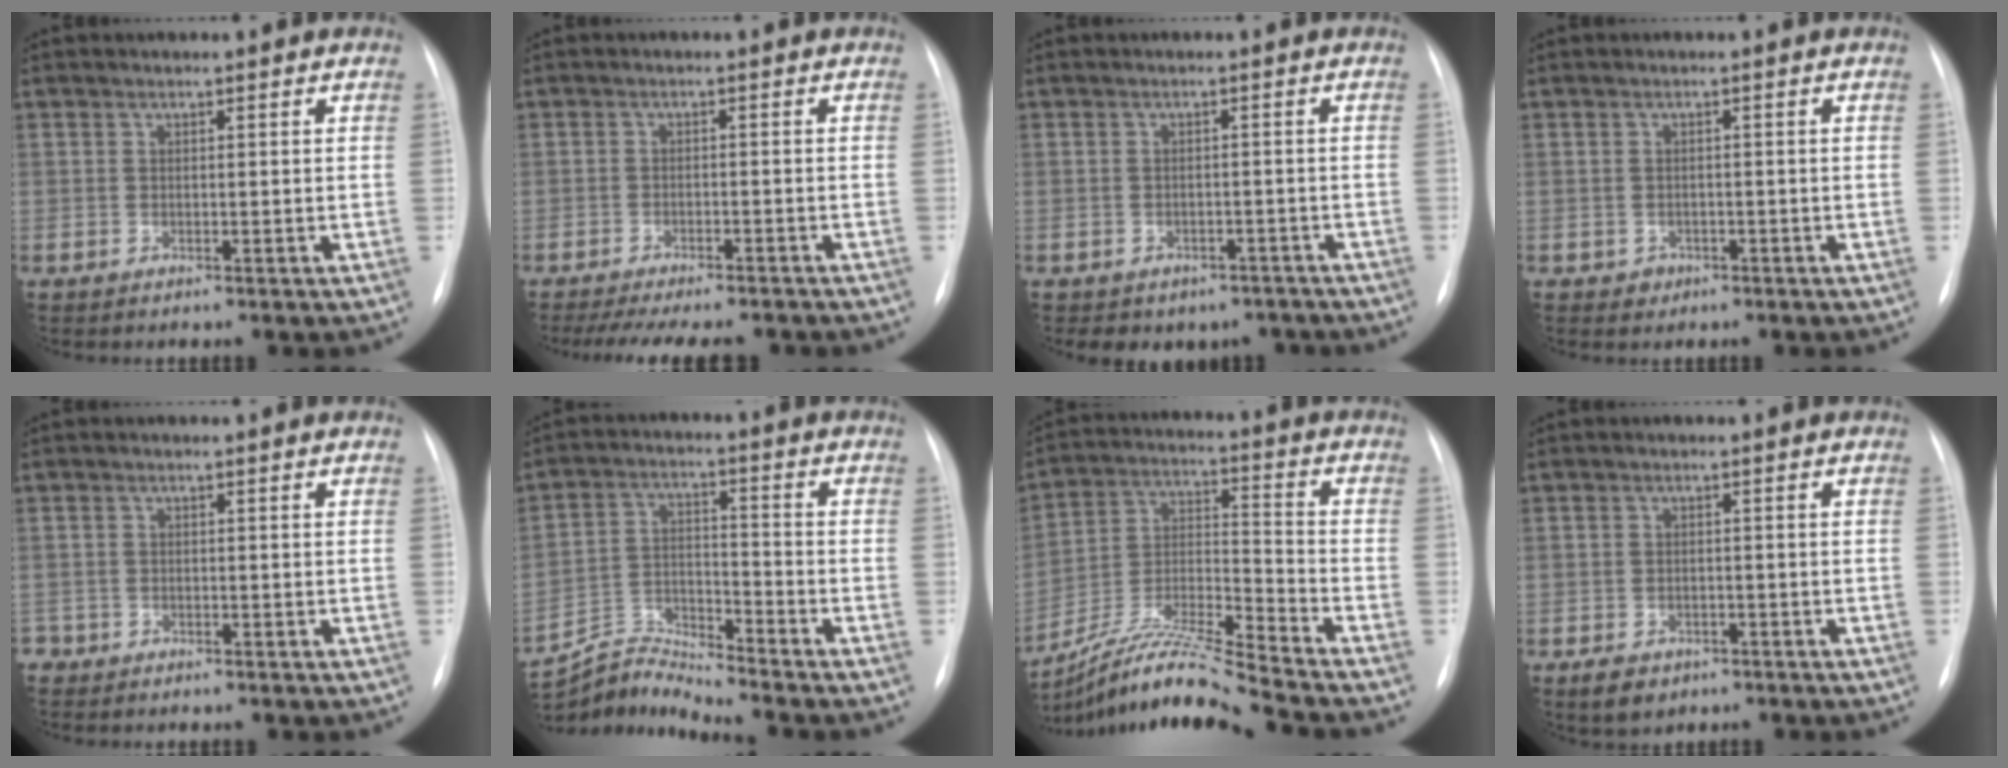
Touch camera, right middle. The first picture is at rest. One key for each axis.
{"total": 13.3, "fx": -11.6, "fy": 3.0, "fz": 5.7, "tx": -0.105, "ty": -0.008, "tz": -0.151}
{"total": 6.3, "fx": -5.0, "fy": 3.7, "fz": 0.9, "tx": -0.001, "ty": 0.019, "tz": -0.055}
{"total": 1.3, "fx": -0.7, "fy": 1.1, "fz": 0.1, "tx": 0.000, "ty": 0.004, "tz": -0.008}
{"total": 1.5, "fx": -1.0, "fy": 1.0, "fz": -0.1, "tx": -0.003, "ty": 0.003, "tz": -0.018}
{"total": 8.5, "fx": -8.2, "fy": -1.8, "fz": -0.6, "tx": -0.001, "ty": 0.019, "tz": -0.155}
{"total": 14.5, "fx": -13.3, "fy": -2.5, "fz": 5.1, "tx": -0.095, "ty": -0.003, "tz": -0.248}
{"total": 3.7, "fx": -2.4, "fy": 2.5, "fz": 1.4, "tx": -0.021, "ty": 0.001, "tz": -0.029}